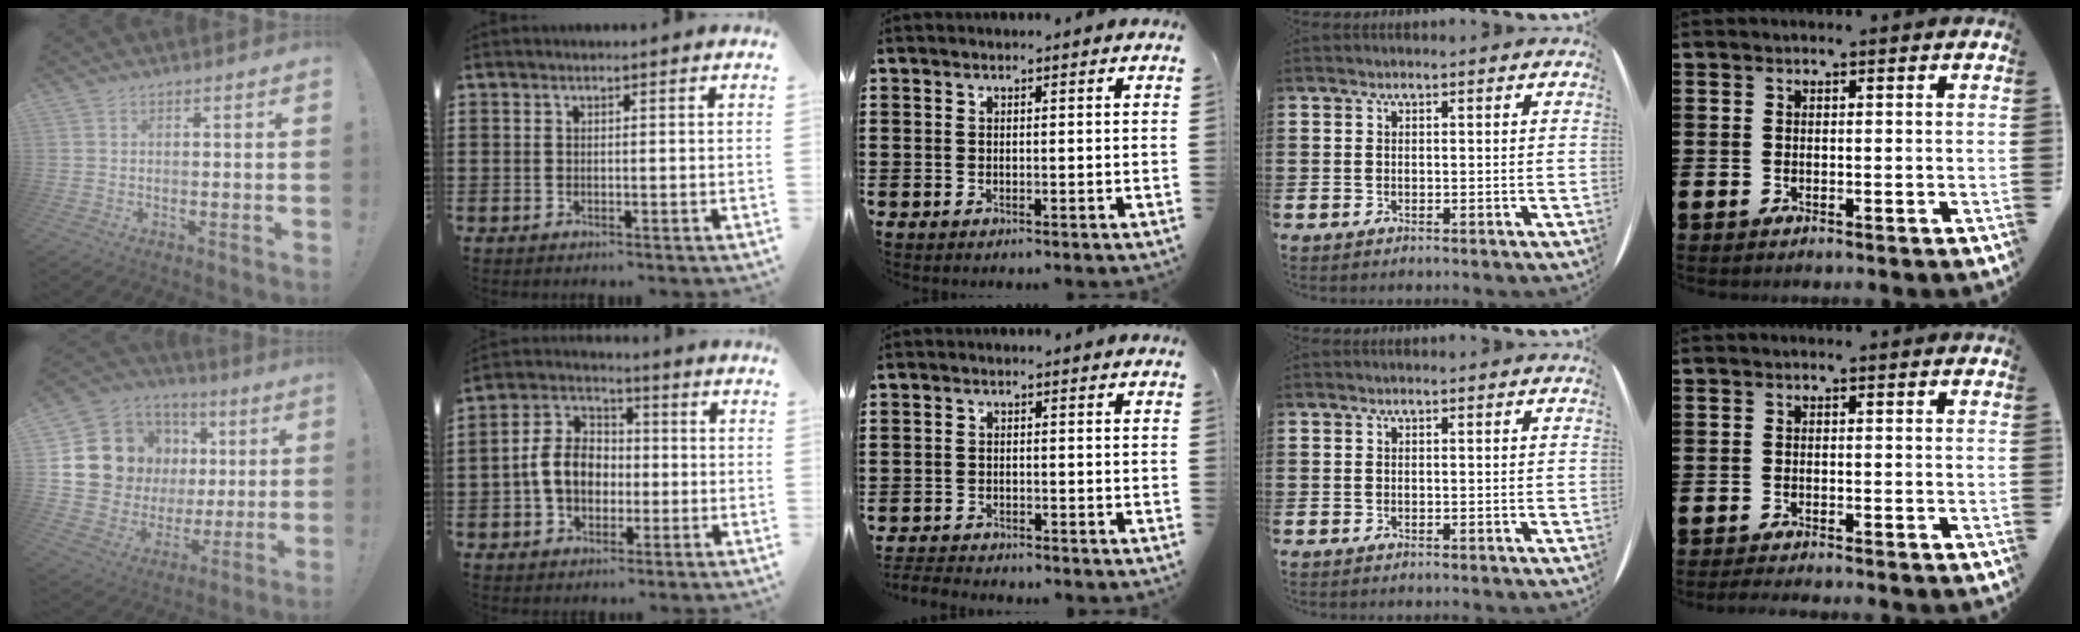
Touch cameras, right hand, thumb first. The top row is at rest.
{"thumb": {"total": 14.7, "force": [4.3, 12.9, 5.6], "torque": [-0.080, -0.030, 0.114]}, "index": {"total": 7.7, "force": [-1.2, 5.8, 5.0], "torque": [-0.120, 0.011, -0.026]}, "middle": {"total": 2.2, "force": [-2.2, 0.0, 0.0], "torque": [-0.007, -0.004, -0.047]}, "little": {"total": 0.9, "force": [-0.9, -0.1, 0.3], "torque": [-0.005, -0.002, -0.018]}}